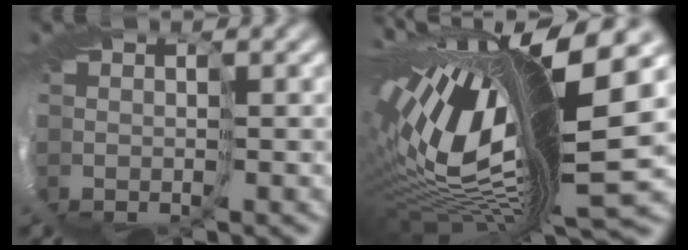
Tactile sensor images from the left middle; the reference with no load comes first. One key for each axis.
{"total": 13.5, "fx": 3.5, "fy": 3.7, "fz": 12.5, "tx": -0.276, "ty": -0.012, "tz": 0.064}